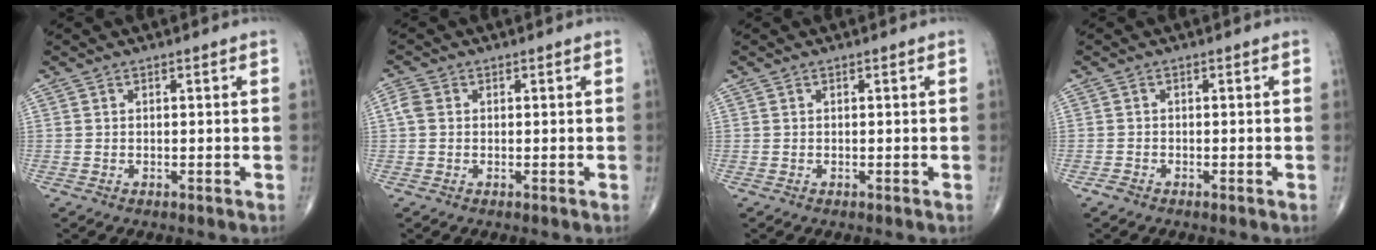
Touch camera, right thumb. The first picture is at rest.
{"total": 2.2, "force": [0.2, 1.8, 1.3], "torque": [-0.034, 0.008, 0.000]}
{"total": 0.0}
{"total": 0.9, "force": [-0.8, 0.4, 0.3], "torque": [-0.007, 0.000, -0.019]}